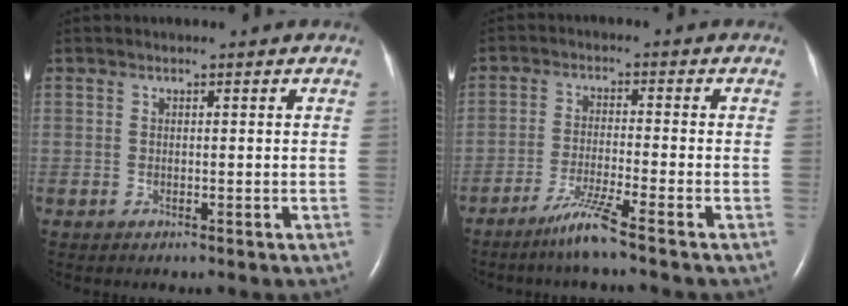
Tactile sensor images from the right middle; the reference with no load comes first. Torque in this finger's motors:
{"motor_torque": [0.55, -0.51, 0.20, 0.08]}